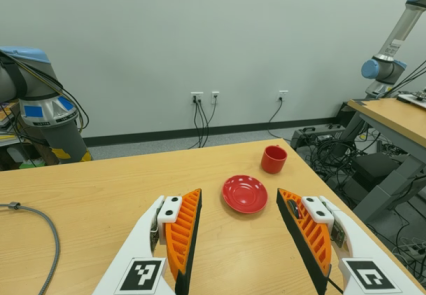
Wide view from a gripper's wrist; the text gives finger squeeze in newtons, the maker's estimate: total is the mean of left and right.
{"total": 1.7, "left": 0.3, "right": 3.0}